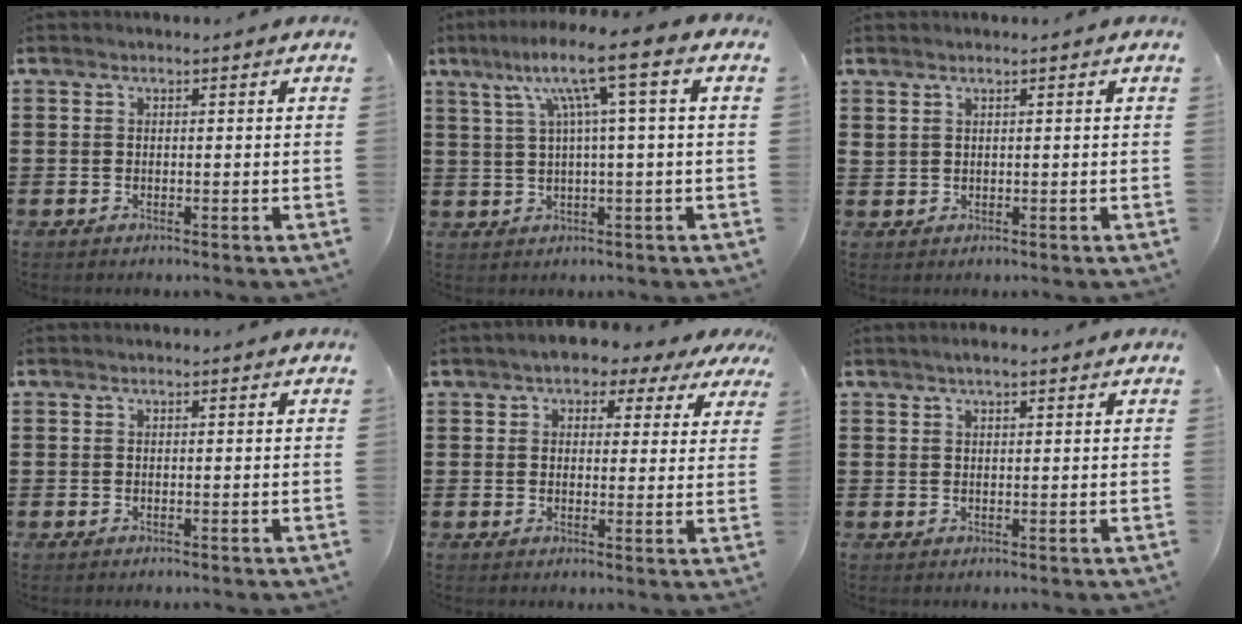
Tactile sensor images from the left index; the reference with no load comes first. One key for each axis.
{"total": 9.1, "fx": 3.0, "fy": 0.3, "fz": 8.6, "tx": -0.170, "ty": 0.002, "tz": 0.041}
{"total": 1.0, "fx": 0.9, "fy": 0.5, "fz": 0.2, "tx": -0.007, "ty": 0.003, "tz": 0.017}
{"total": 0.0}
{"total": 3.4, "fx": 2.5, "fy": 2.0, "fz": 1.1, "tx": -0.032, "ty": -0.006, "tz": 0.036}
{"total": 1.8, "fx": 1.4, "fy": 0.4, "fz": 1.1, "tx": -0.023, "ty": 0.003, "tz": 0.024}